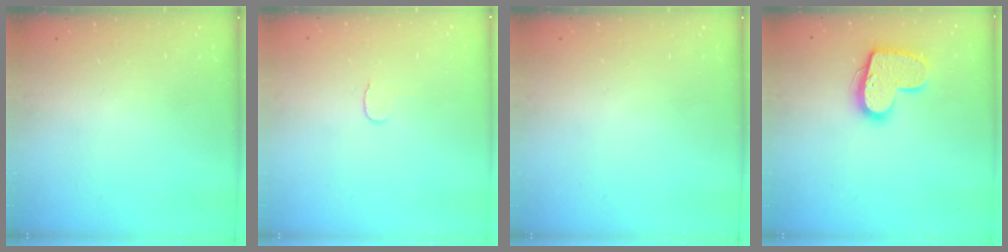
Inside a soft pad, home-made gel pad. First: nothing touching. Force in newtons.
{"total": 3.5, "press": 3.5, "slide": 0.3}
{"total": 0.0}
{"total": 15.7, "press": 15.6, "slide": 0.9}